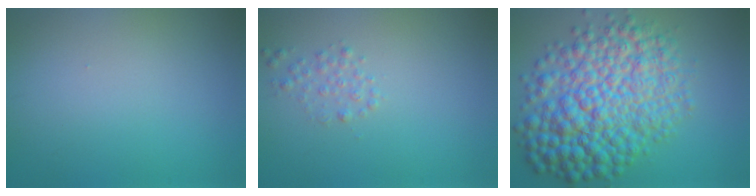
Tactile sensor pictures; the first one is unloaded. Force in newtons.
{"total": 1.2, "press": 1.2, "slide": 0.0}
{"total": 11.4, "press": 11.4, "slide": 0.2}